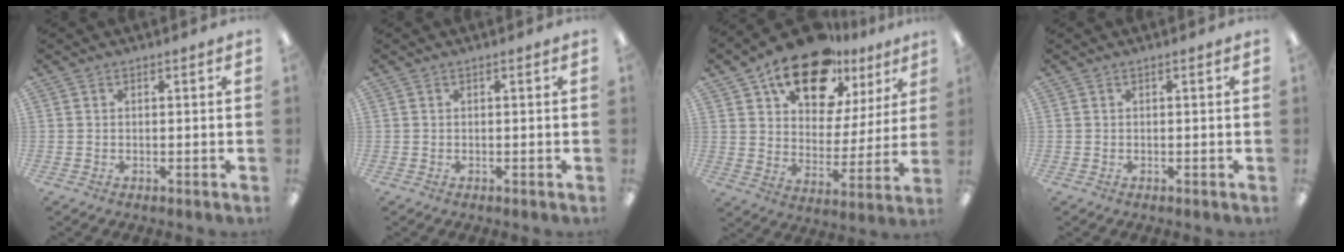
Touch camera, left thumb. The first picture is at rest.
{"total": 0.0}
{"total": 19.3, "force": [13.9, 9.4, 9.5], "torque": [-0.154, -0.083, 0.242]}
{"total": 0.0}